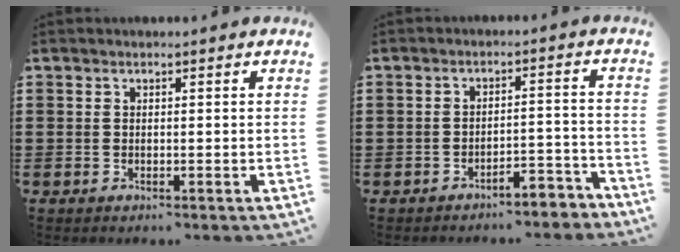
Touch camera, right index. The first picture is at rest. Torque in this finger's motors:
{"motor_torque": [-0.87, 0.44, -0.76, -0.21]}